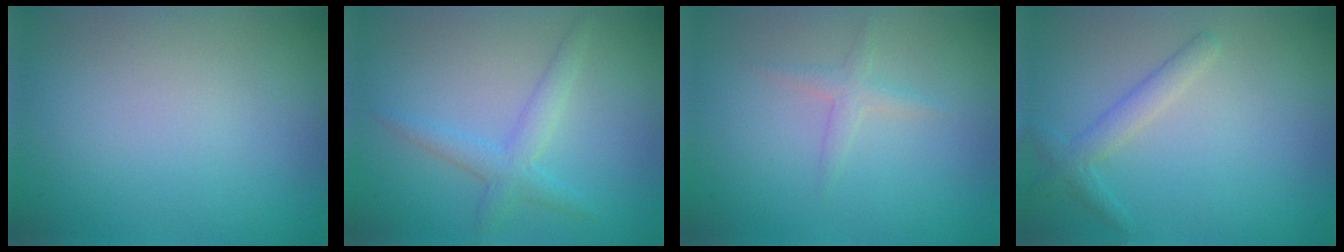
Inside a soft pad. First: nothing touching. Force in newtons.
{"total": 2.5, "press": 2.5, "slide": 0.1}
{"total": 1.3, "press": 1.3, "slide": 0.1}
{"total": 2.0, "press": 2.0, "slide": 0.1}